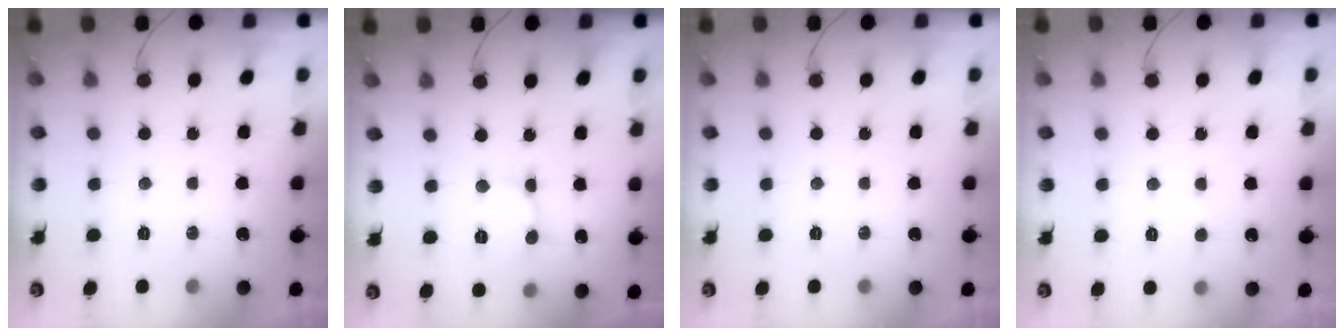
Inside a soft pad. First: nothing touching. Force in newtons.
{"total": 1.6, "press": 1.6, "slide": 0.1}
{"total": 0.0}
{"total": 2.6, "press": 2.6, "slide": 0.2}